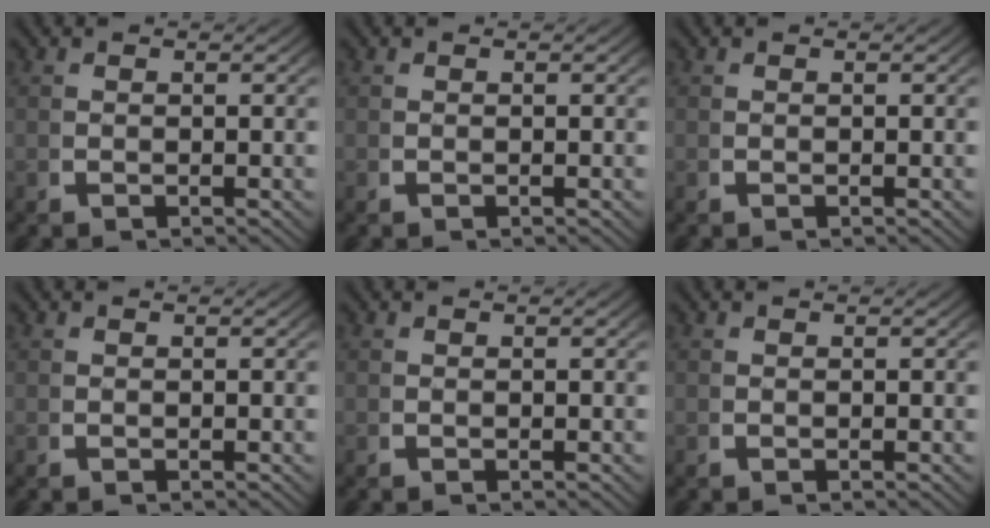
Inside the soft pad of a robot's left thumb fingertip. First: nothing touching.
{"total": 0.0}
{"total": 0.0}
{"total": 0.0}
{"total": 0.0}
{"total": 0.0}